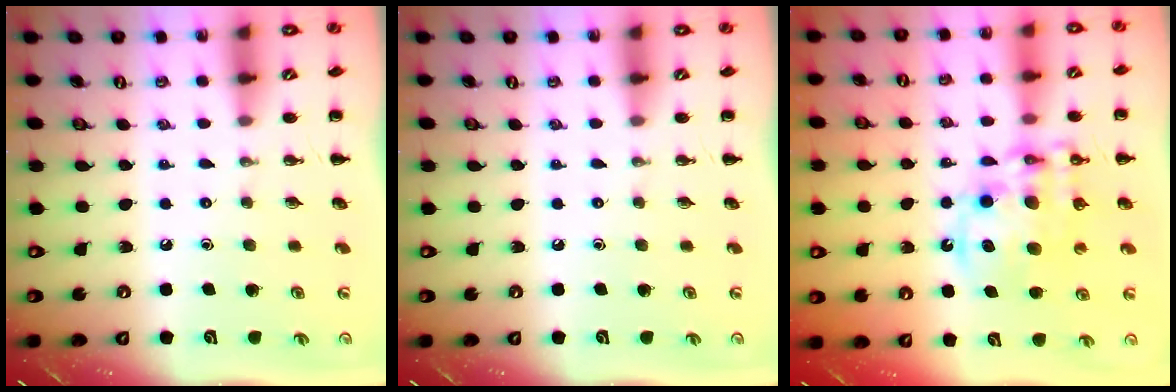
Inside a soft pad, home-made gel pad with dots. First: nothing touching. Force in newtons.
{"total": 0.0}
{"total": 14.7, "press": 14.3, "slide": 3.4}